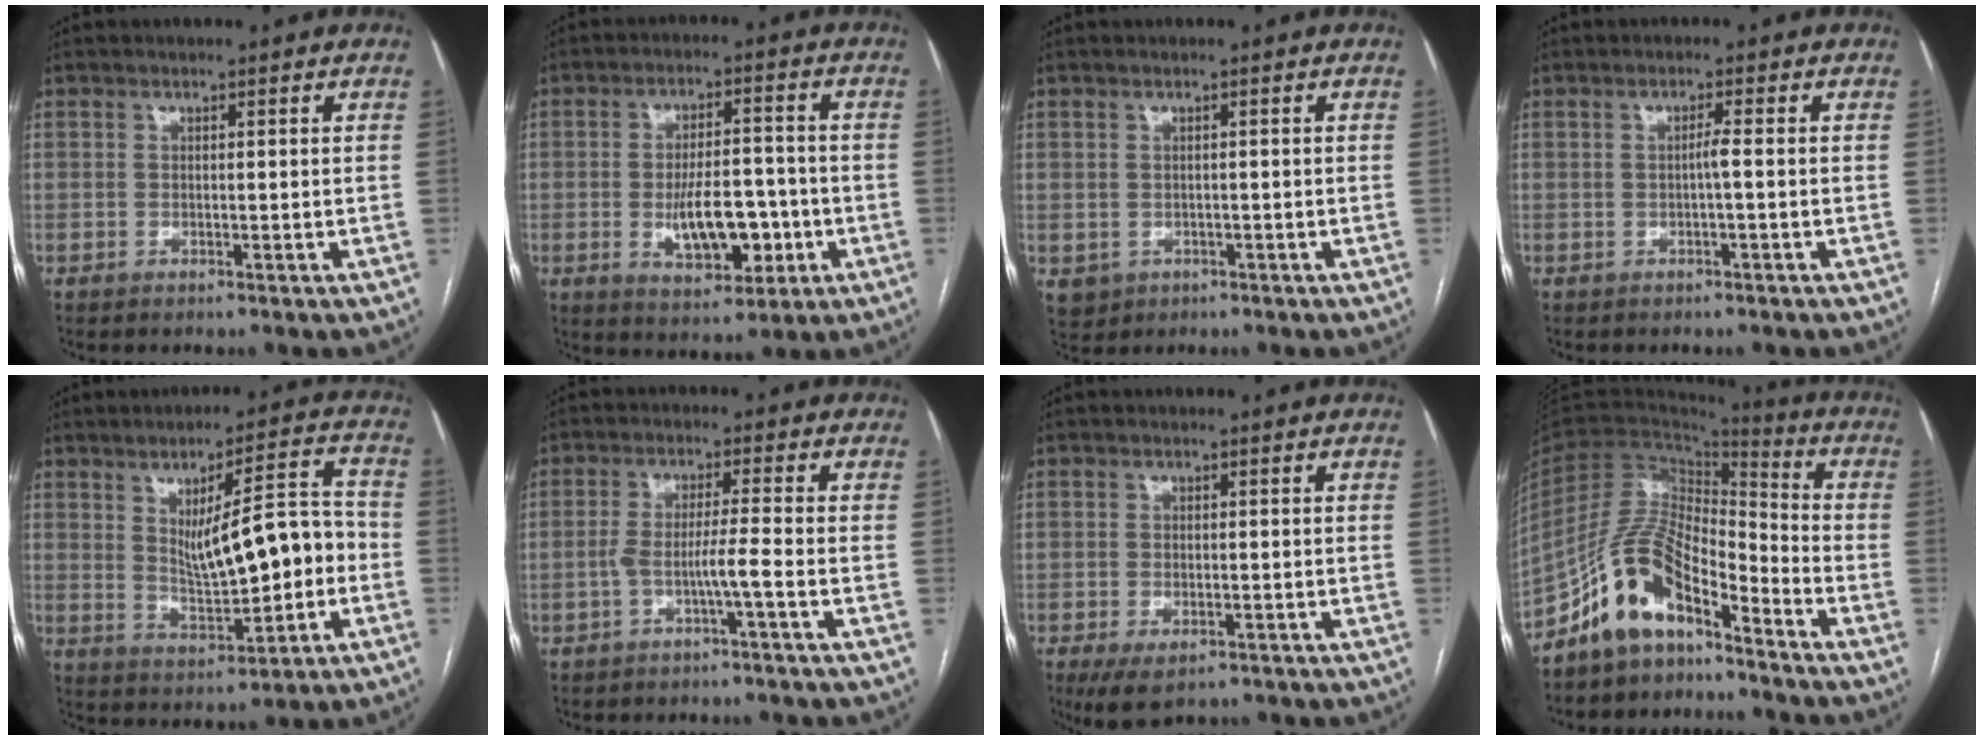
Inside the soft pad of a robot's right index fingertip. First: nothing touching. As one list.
[{"total": 9.9, "force": [-2.4, 4.4, 8.6], "torque": [-0.147, 0.009, -0.030]}, {"total": 3.6, "force": [-1.1, 3.3, 0.7], "torque": [-0.009, 0.001, -0.009]}, {"total": 1.4, "force": [-0.4, -0.2, 1.3], "torque": [-0.020, 0.002, -0.006]}, {"total": 11.5, "force": [-0.4, 3.2, 11.1], "torque": [-0.168, 0.019, 0.007]}, {"total": 4.2, "force": [-1.9, -0.7, 3.7], "torque": [-0.070, 0.013, -0.033]}, {"total": 5.3, "force": [-3.4, 2.5, 3.3], "torque": [-0.056, -0.008, -0.050]}, {"total": 11.6, "force": [-8.7, 4.3, 6.3], "torque": [-0.129, 0.027, -0.166]}]